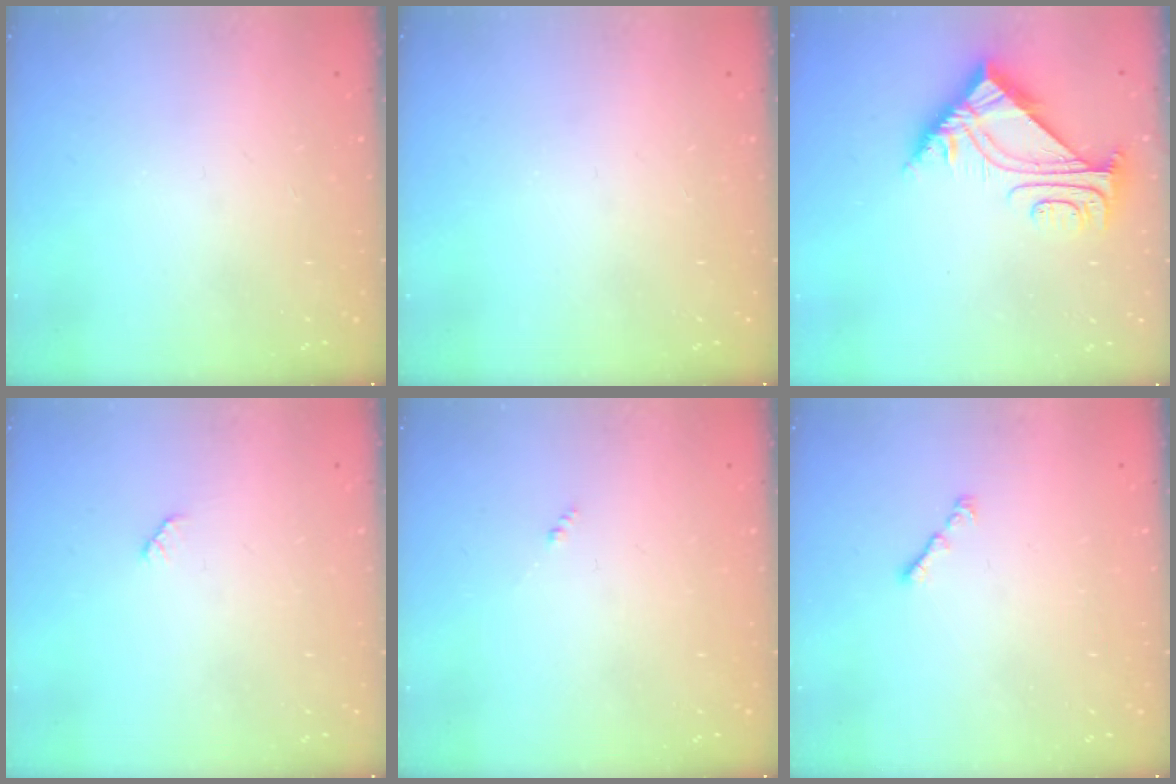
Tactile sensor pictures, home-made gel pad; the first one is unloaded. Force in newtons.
{"total": 0.0}
{"total": 7.0, "press": 7.0, "slide": 0.7}
{"total": 2.5, "press": 2.5, "slide": 0.4}
{"total": 0.0}
{"total": 0.9, "press": 0.8, "slide": 0.5}